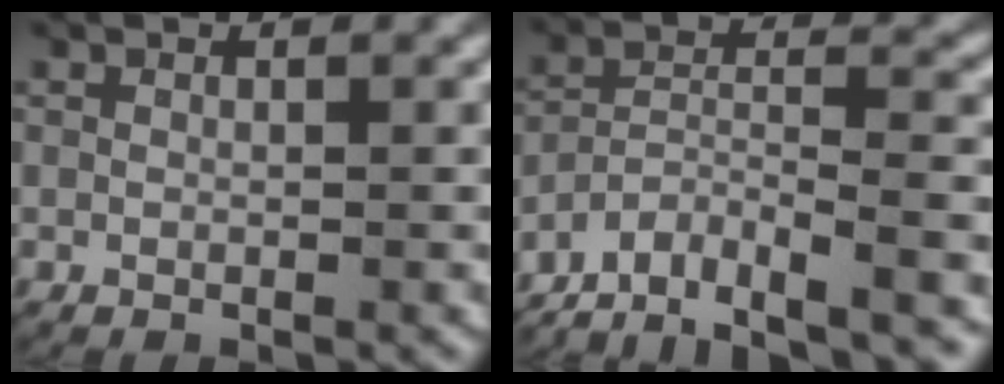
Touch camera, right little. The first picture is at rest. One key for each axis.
{"total": 11.9, "fx": -9.4, "fy": 5.7, "fz": 4.6, "tx": -0.079, "ty": -0.024, "tz": -0.151}